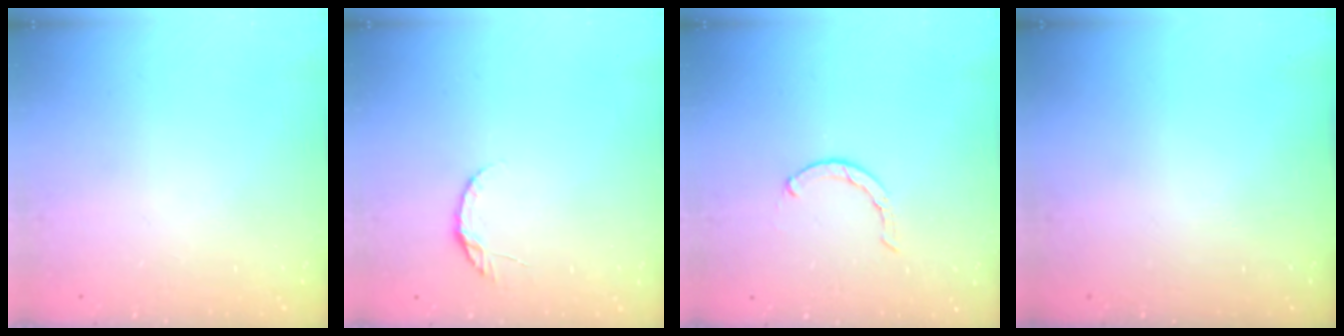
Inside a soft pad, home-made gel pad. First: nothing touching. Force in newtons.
{"total": 5.1, "press": 5.0, "slide": 0.7}
{"total": 0.7, "press": 0.6, "slide": 0.2}
{"total": 0.0}